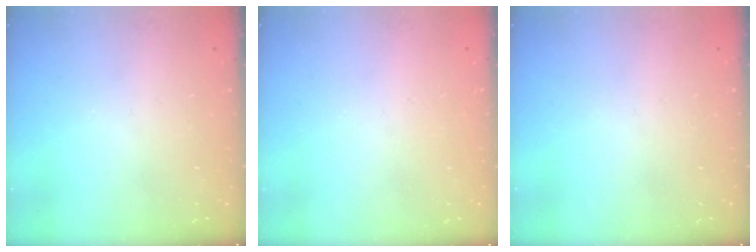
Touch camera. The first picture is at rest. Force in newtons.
{"total": 0.8, "press": 0.8, "slide": 0.0}
{"total": 0.0}